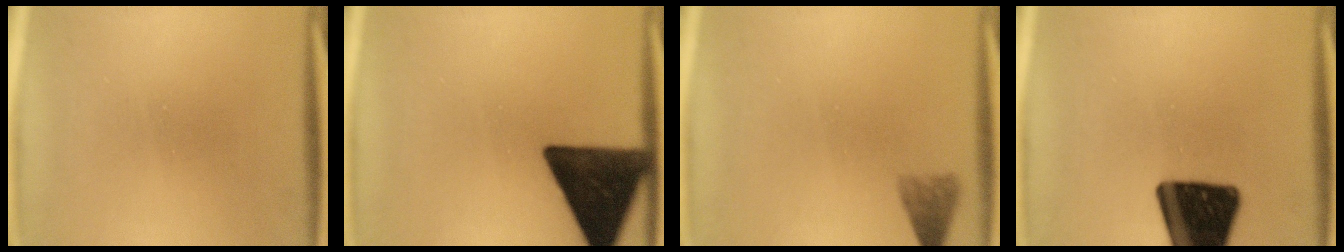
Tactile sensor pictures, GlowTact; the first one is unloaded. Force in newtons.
{"total": 16.9}
{"total": 2.9}
{"total": 18.6}